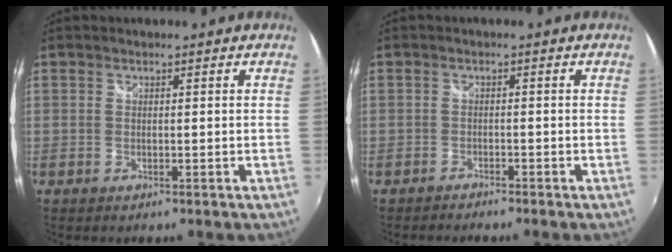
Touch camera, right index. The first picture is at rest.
{"total": 1.7, "force": [-1.7, 0.3, 0.2], "torque": [-0.013, -0.004, -0.033]}